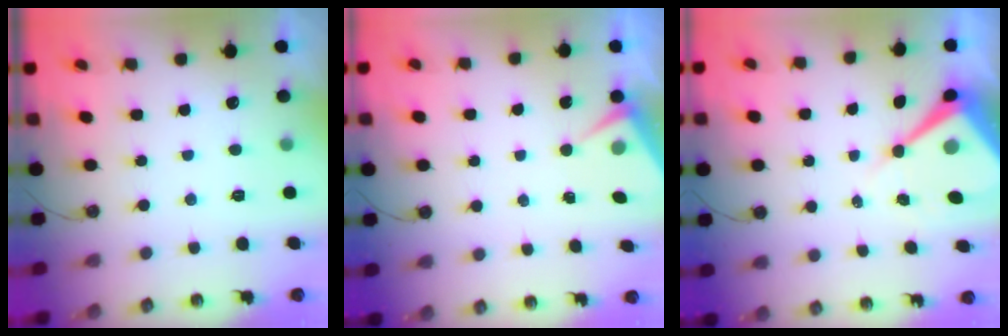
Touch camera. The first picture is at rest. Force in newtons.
{"total": 4.8, "press": 4.7, "slide": 0.6}
{"total": 10.0, "press": 9.9, "slide": 1.1}